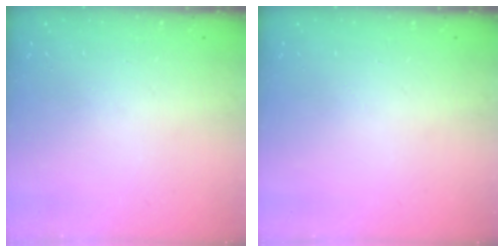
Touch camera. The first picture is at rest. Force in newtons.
{"total": 0.0}